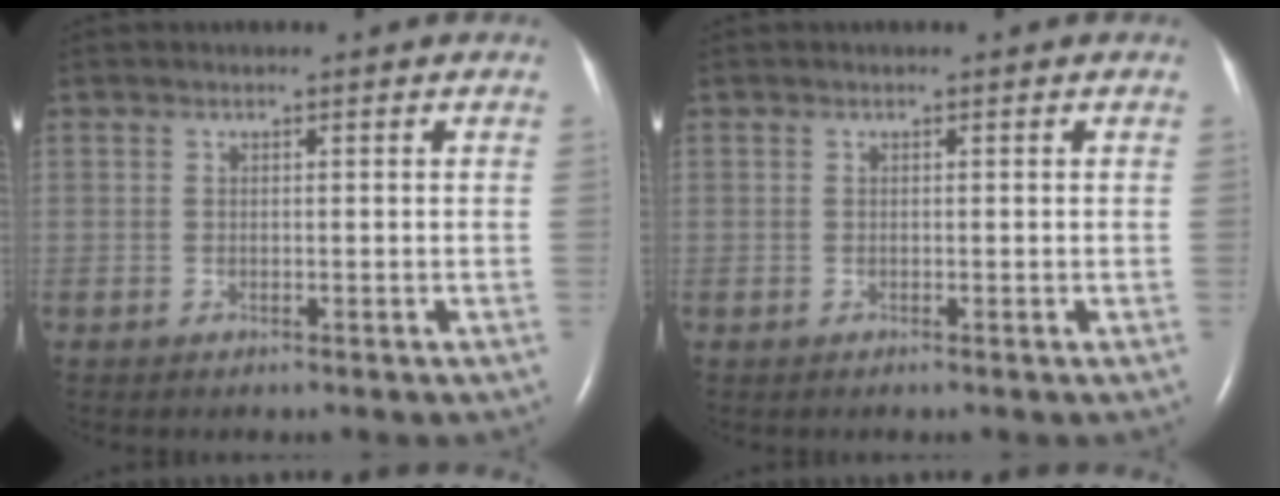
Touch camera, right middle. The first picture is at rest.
{"total": 0.0}